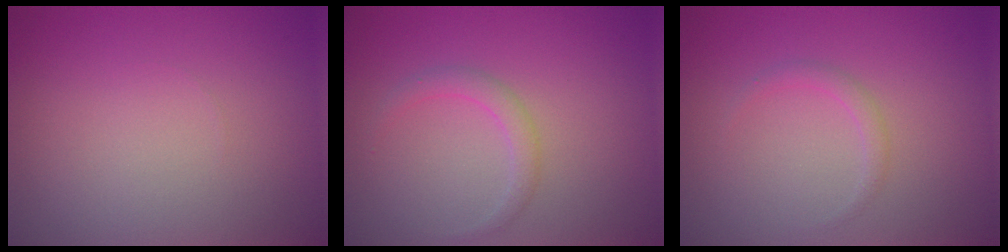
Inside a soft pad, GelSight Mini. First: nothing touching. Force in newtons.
{"total": 1.5, "press": 1.5, "slide": 0.1}
{"total": 1.0, "press": 1.0, "slide": 0.0}